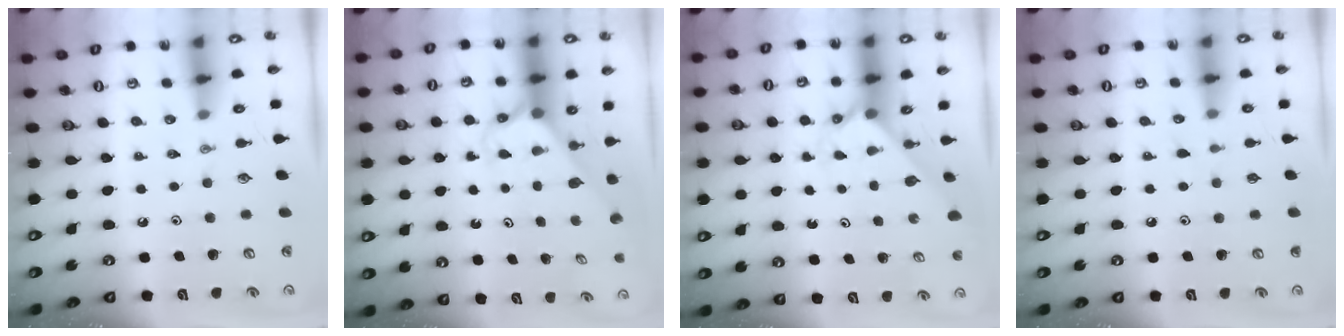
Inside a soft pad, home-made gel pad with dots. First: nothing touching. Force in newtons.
{"total": 2.5, "press": 2.5, "slide": 0.2}
{"total": 2.4, "press": 2.4, "slide": 0.3}
{"total": 3.8, "press": 3.8, "slide": 0.4}